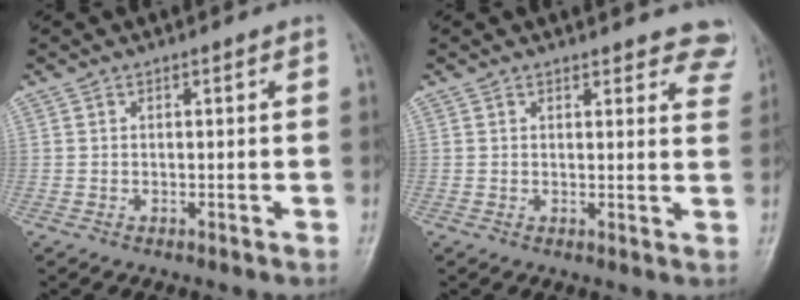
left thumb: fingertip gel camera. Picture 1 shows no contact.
{"total": 7.4, "force": [6.9, 2.3, 1.4], "torque": [0.032, -0.030, 0.049]}